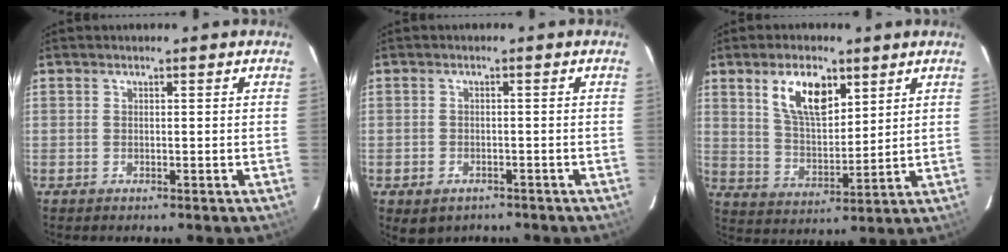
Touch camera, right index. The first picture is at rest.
{"total": 4.3, "force": [-2.5, 3.0, 1.8], "torque": [-0.040, -0.008, -0.031]}
{"total": 10.6, "force": [5.5, 5.0, 7.5], "torque": [-0.132, 0.007, 0.110]}